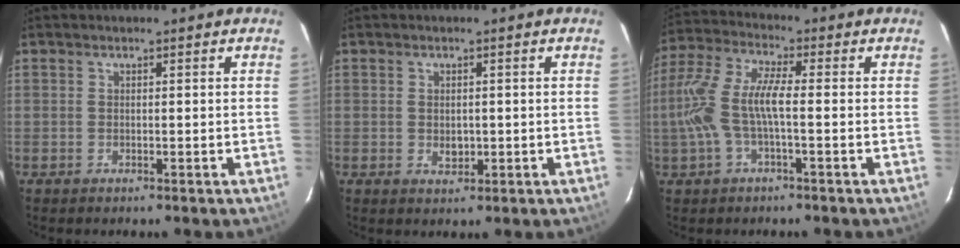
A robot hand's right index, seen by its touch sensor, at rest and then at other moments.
{"total": 2.5, "force": [-0.2, 1.8, 1.6], "torque": [-0.025, -0.001, 0.000]}
{"total": 10.7, "force": [-1.9, 2.8, 10.2], "torque": [-0.221, 0.004, -0.035]}